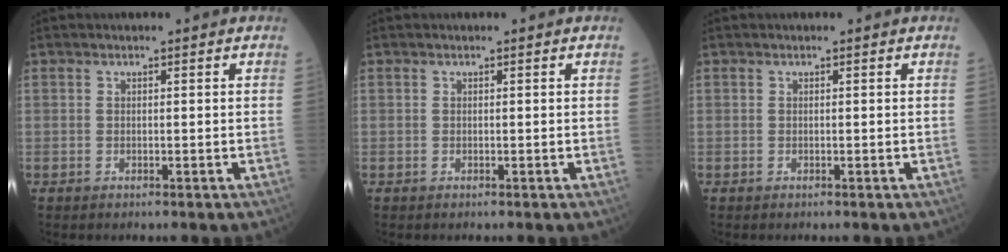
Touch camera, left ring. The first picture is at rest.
{"total": 0.0}
{"total": 0.0}